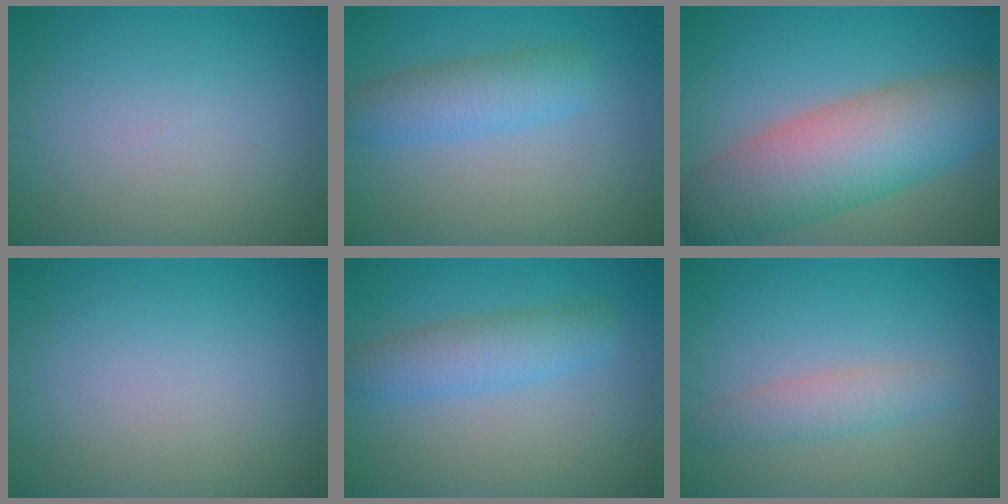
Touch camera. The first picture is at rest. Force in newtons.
{"total": 3.7, "press": 3.7, "slide": 0.2}
{"total": 10.2, "press": 10.2, "slide": 0.4}
{"total": 0.0}
{"total": 3.6, "press": 3.6, "slide": 0.1}
{"total": 2.5, "press": 2.5, "slide": 0.1}